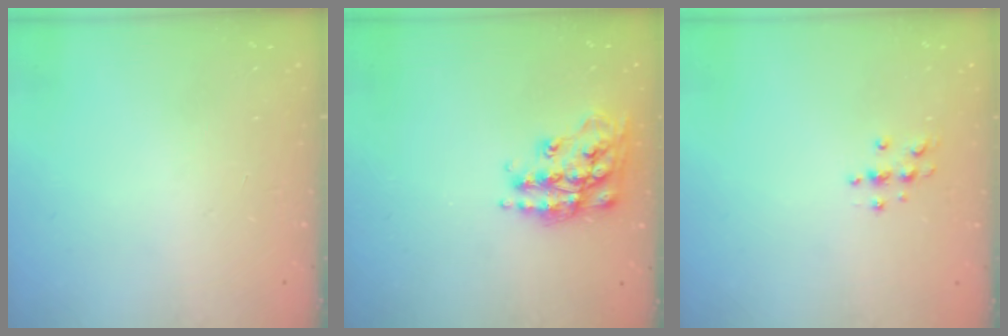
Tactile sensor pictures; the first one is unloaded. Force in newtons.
{"total": 17.4, "press": 17.3, "slide": 1.2}
{"total": 3.7, "press": 3.7, "slide": 0.5}